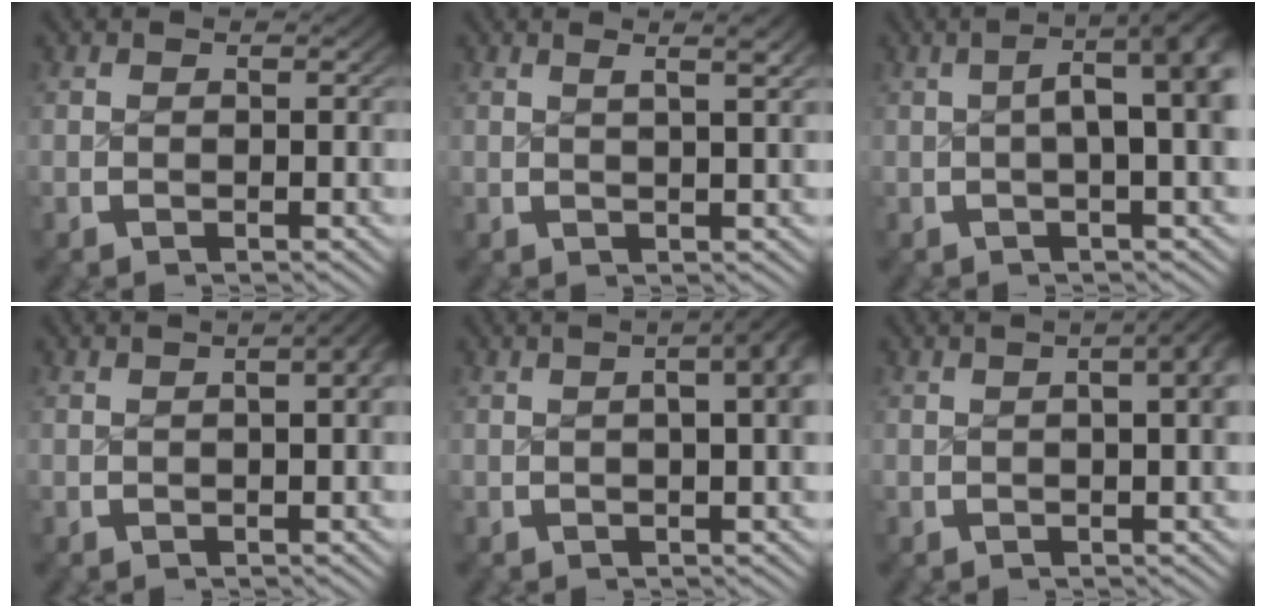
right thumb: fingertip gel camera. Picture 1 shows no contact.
{"total": 2.4, "force": [1.2, 0.2, 2.1], "torque": [-0.026, 0.003, 0.021]}
{"total": 6.1, "force": [0.9, 2.0, 5.7], "torque": [-0.073, 0.016, 0.008]}
{"total": 5.0, "force": [0.9, 2.1, 4.4], "torque": [-0.036, 0.023, 0.003]}
{"total": 7.8, "force": [2.2, 4.1, 6.3], "torque": [-0.053, 0.032, 0.012]}
{"total": 7.1, "force": [1.9, 3.5, 5.9], "torque": [-0.045, 0.031, 0.009]}